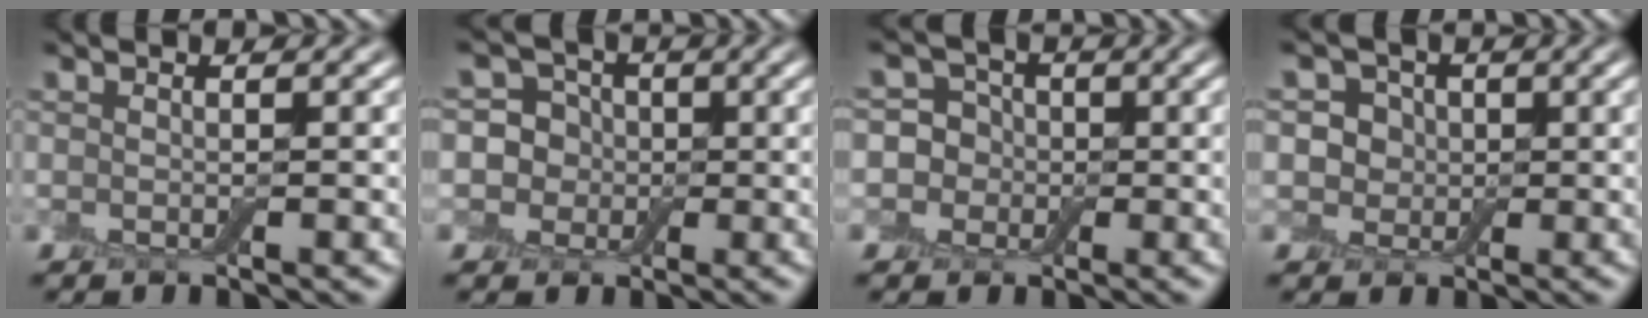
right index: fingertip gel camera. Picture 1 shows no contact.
{"total": 6.5, "force": [1.1, 6.1, 2.1], "torque": [-0.020, 0.036, -0.018]}
{"total": 5.7, "force": [0.5, 5.5, 1.5], "torque": [-0.005, 0.039, -0.031]}
{"total": 3.8, "force": [1.0, 3.5, 1.3], "torque": [-0.007, 0.015, -0.004]}